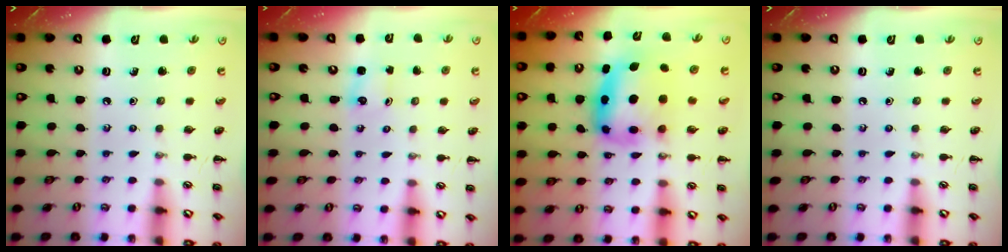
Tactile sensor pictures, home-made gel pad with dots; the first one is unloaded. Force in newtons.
{"total": 1.2, "press": 1.2, "slide": 0.2}
{"total": 6.6, "press": 6.4, "slide": 1.6}
{"total": 0.0}